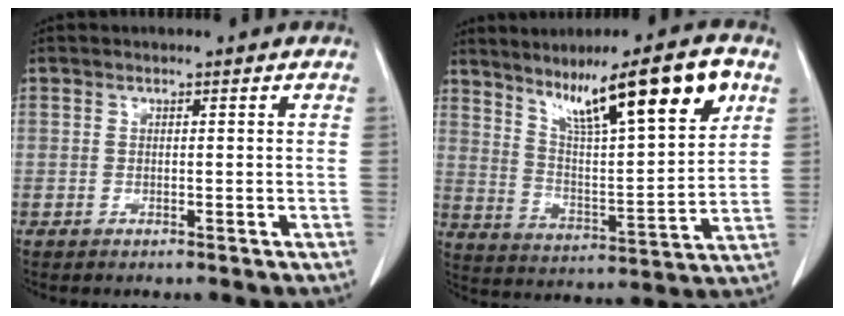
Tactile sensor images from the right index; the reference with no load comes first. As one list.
[{"total": 18.4, "force": [10.4, 2.5, 15.0], "torque": [-0.234, 0.011, 0.173]}]